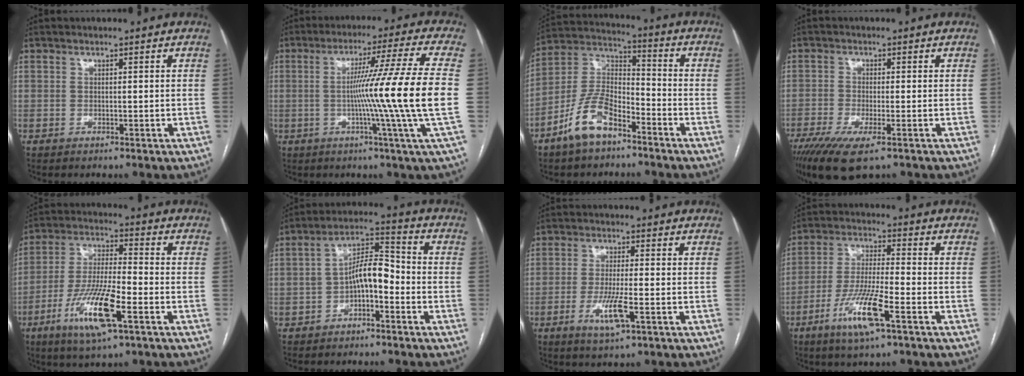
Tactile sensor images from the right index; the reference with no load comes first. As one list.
[{"total": 16.3, "force": [-1.6, -3.8, 15.8], "torque": [-0.242, -0.016, -0.034]}, {"total": 11.1, "force": [-6.9, 4.5, 7.4], "torque": [-0.163, 0.010, -0.134]}, {"total": 8.5, "force": [-5.4, 1.9, 6.3], "torque": [-0.112, -0.023, -0.091]}, {"total": 13.1, "force": [-5.7, 2.1, 11.6], "torque": [-0.230, -0.014, -0.103]}, {"total": 7.4, "force": [-2.1, 3.1, 6.4], "torque": [-0.115, 0.034, -0.035]}, {"total": 6.1, "force": [-2.3, 0.6, 5.6], "torque": [-0.112, -0.012, -0.041]}, {"total": 10.5, "force": [-5.1, 0.9, 9.1], "torque": [-0.182, -0.015, -0.097]}]